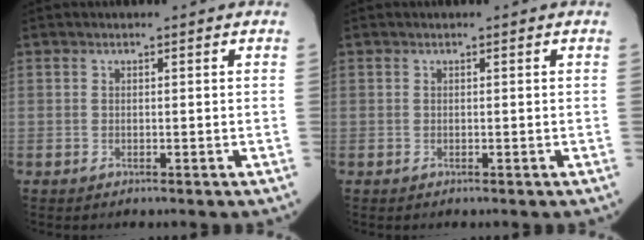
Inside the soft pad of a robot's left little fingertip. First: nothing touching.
{"total": 0.0}